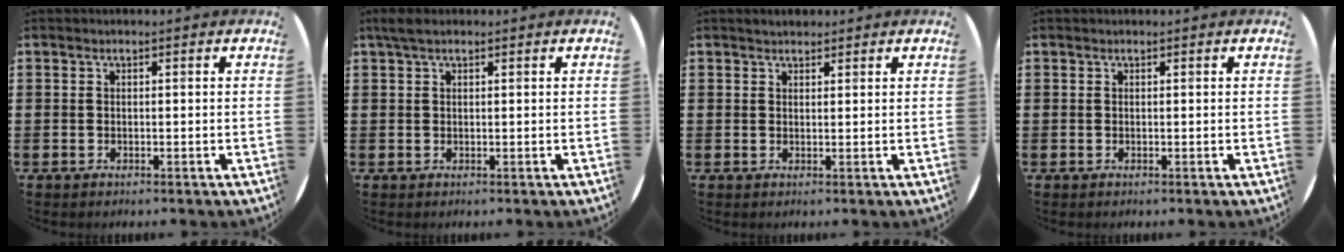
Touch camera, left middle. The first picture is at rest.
{"total": 1.6, "force": [1.1, 0.5, 0.9], "torque": [-0.020, 0.005, 0.020]}
{"total": 1.3, "force": [1.2, 0.3, 0.1], "torque": [-0.002, 0.003, 0.023]}
{"total": 0.0}